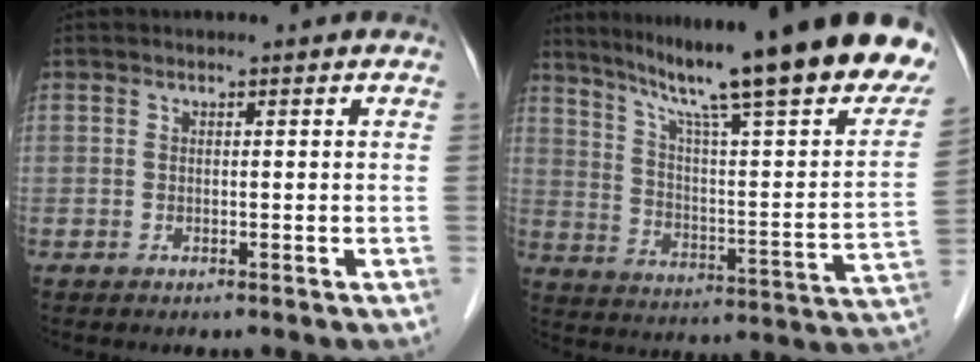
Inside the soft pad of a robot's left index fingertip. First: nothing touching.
{"total": 29.9, "force": [24.1, 2.3, 17.5], "torque": [-0.252, -0.062, 0.323]}